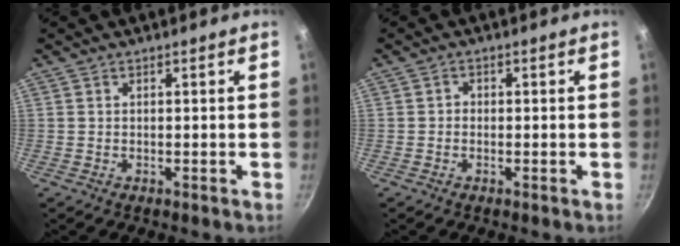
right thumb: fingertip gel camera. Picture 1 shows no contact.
{"total": 1.0, "force": [-0.4, 0.8, 0.4], "torque": [-0.003, 0.004, -0.010]}